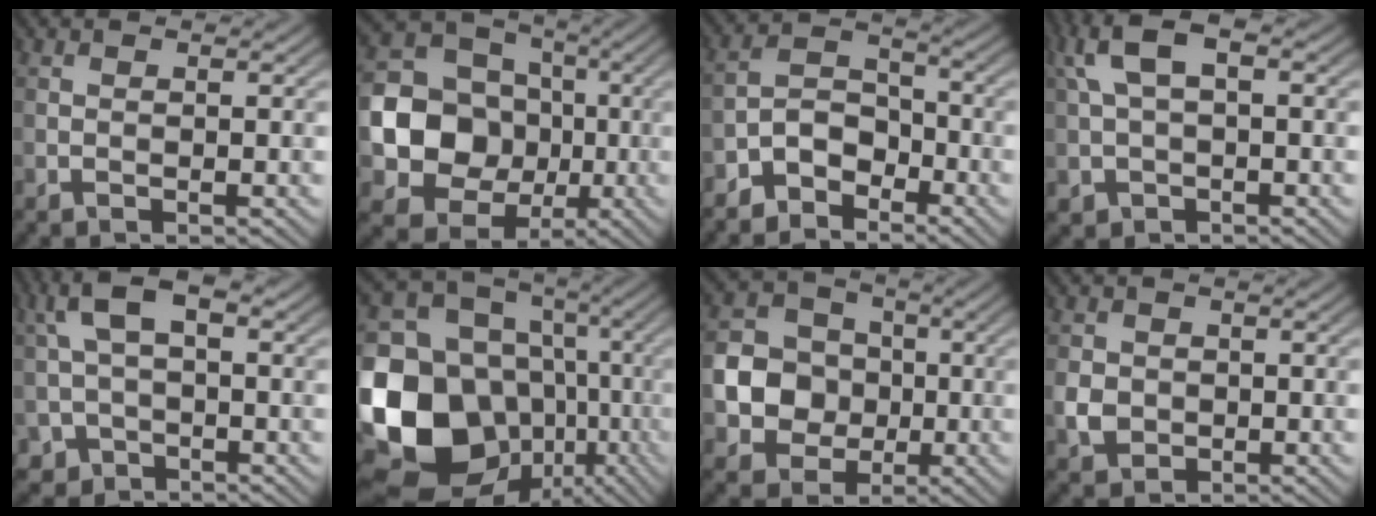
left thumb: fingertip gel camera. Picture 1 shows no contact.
{"total": 14.1, "force": [-1.1, 12.4, 6.6], "torque": [-0.169, -0.019, -0.038]}
{"total": 6.0, "force": [-4.5, 3.4, 2.3], "torque": [-0.041, 0.006, -0.099]}
{"total": 6.9, "force": [1.0, 4.1, 5.4], "torque": [-0.134, 0.008, 0.017]}
{"total": 6.3, "force": [-0.4, 4.5, 4.4], "torque": [-0.095, 0.004, -0.012]}
{"total": 22.4, "force": [-5.3, 18.6, 11.3], "torque": [-0.288, -0.022, -0.097]}
{"total": 8.8, "force": [-1.0, 7.8, 4.0], "torque": [-0.093, -0.003, -0.037]}
{"total": 3.0, "force": [-0.4, 2.7, 1.3], "torque": [-0.030, -0.003, -0.011]}